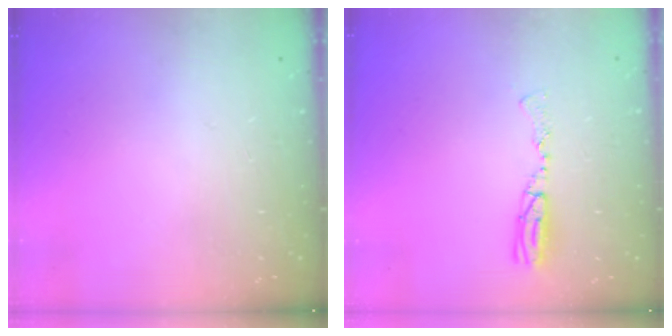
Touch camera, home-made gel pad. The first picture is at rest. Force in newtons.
{"total": 6.9, "press": 6.7, "slide": 1.8}